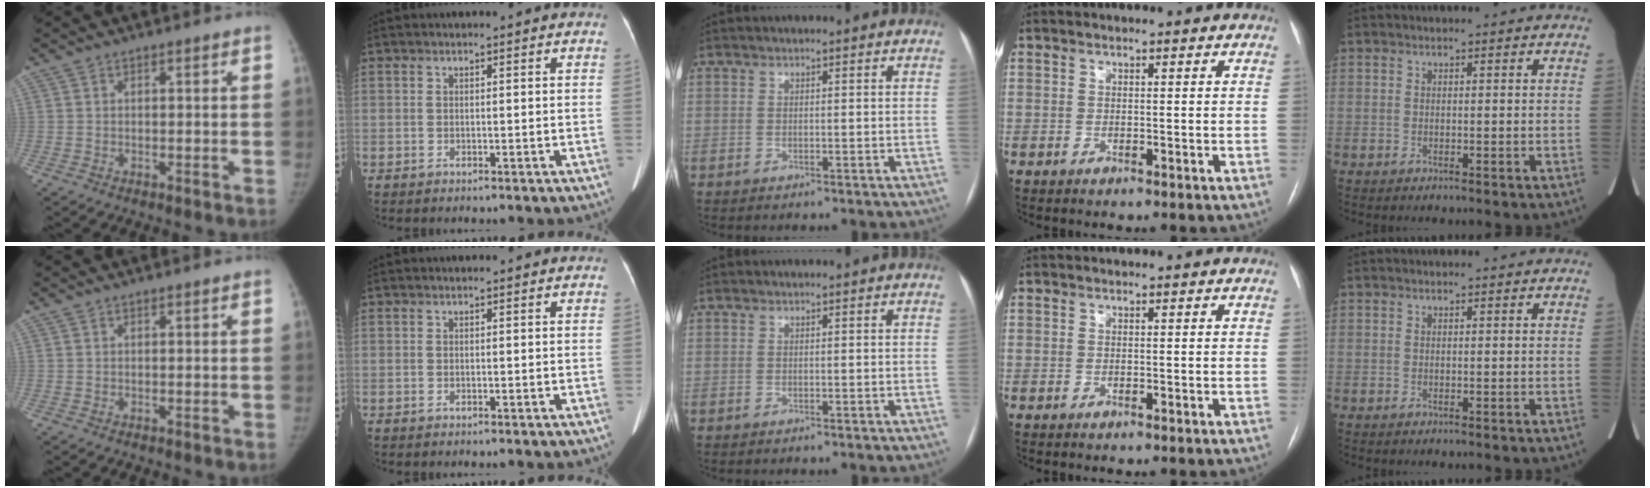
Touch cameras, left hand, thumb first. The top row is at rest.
{}